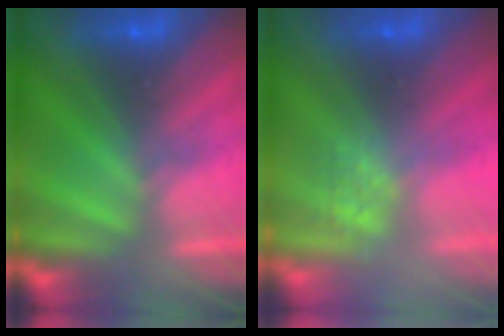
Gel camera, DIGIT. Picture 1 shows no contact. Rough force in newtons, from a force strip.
{"total": 2.6}